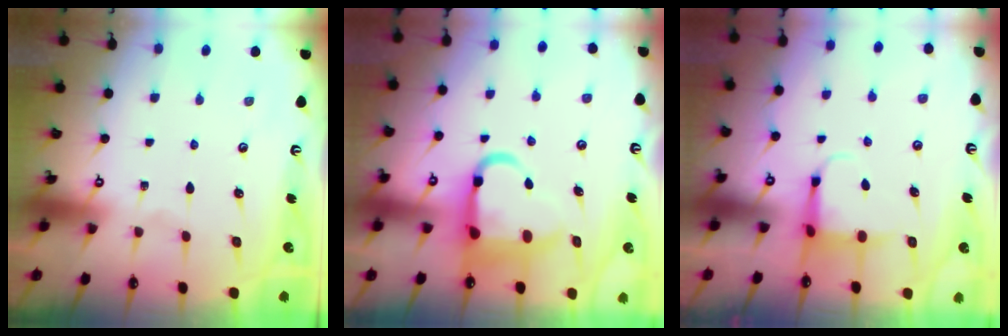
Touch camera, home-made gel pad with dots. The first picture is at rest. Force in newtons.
{"total": 10.9, "press": 10.7, "slide": 2.0}
{"total": 4.6, "press": 4.4, "slide": 1.1}